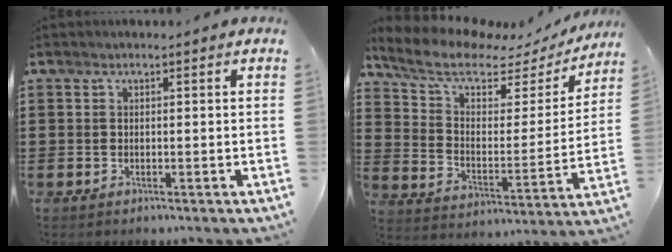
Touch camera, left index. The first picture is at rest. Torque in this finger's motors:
{"motor_torque": [2.14, 0.00, 0.58, 0.03]}